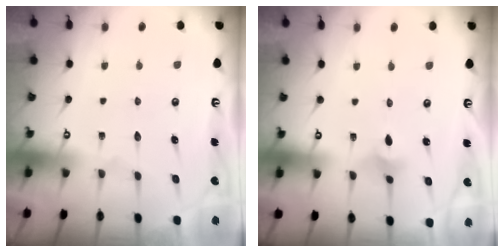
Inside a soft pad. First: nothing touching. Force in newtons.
{"total": 2.9, "press": 2.9, "slide": 0.5}